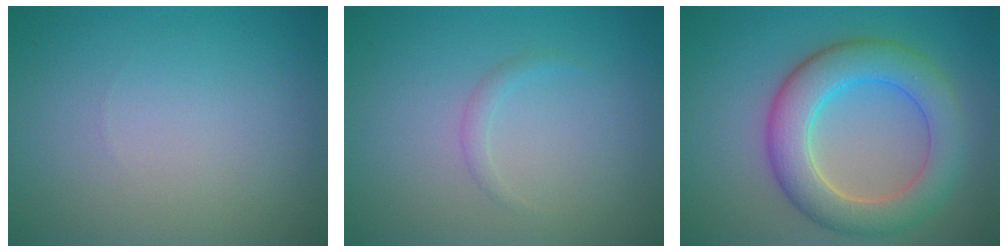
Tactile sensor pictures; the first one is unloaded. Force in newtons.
{"total": 0.9, "press": 0.9, "slide": 0.0}
{"total": 6.7, "press": 6.7, "slide": 0.2}